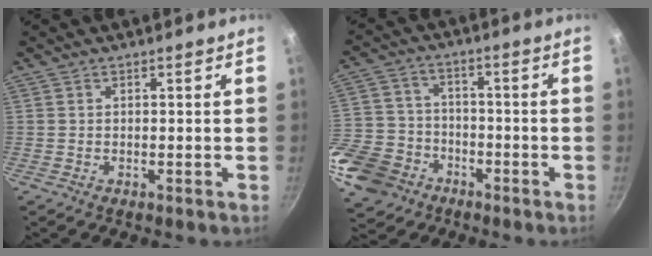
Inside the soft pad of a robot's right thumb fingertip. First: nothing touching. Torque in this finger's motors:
{"motor_torque": [1.16, 0.37, 0.39, -1.34, 0.07]}